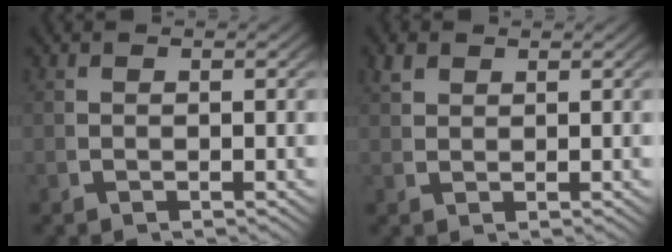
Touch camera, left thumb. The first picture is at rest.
{"total": 1.6, "force": [1.5, 0.5, 0.5], "torque": [-0.010, 0.000, 0.035]}